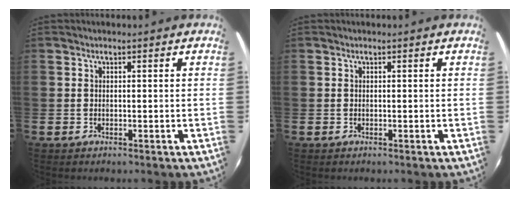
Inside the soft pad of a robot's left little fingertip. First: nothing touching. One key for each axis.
{"total": 0.0}